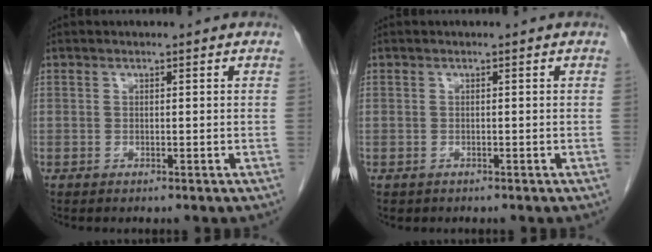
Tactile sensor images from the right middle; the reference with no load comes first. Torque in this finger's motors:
{"motor_torque": [0.60, -0.15, -0.02, -0.01]}